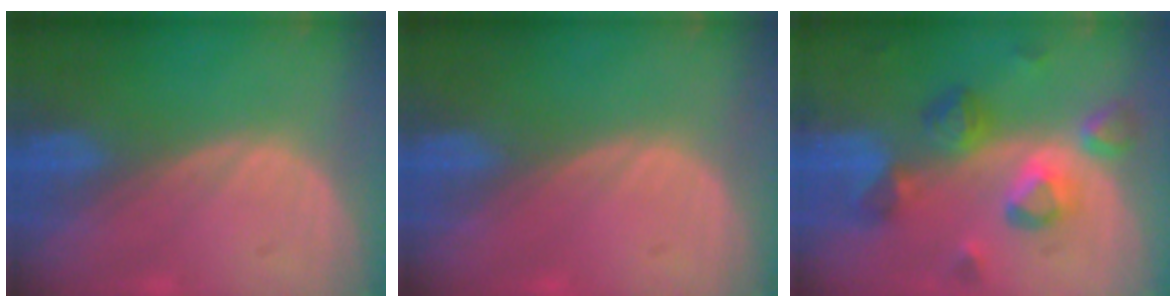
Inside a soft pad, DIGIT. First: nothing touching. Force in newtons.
{"total": 0.5, "press": 0.0, "slide": 0.5}
{"total": 8.8, "press": 7.9, "slide": 3.7}